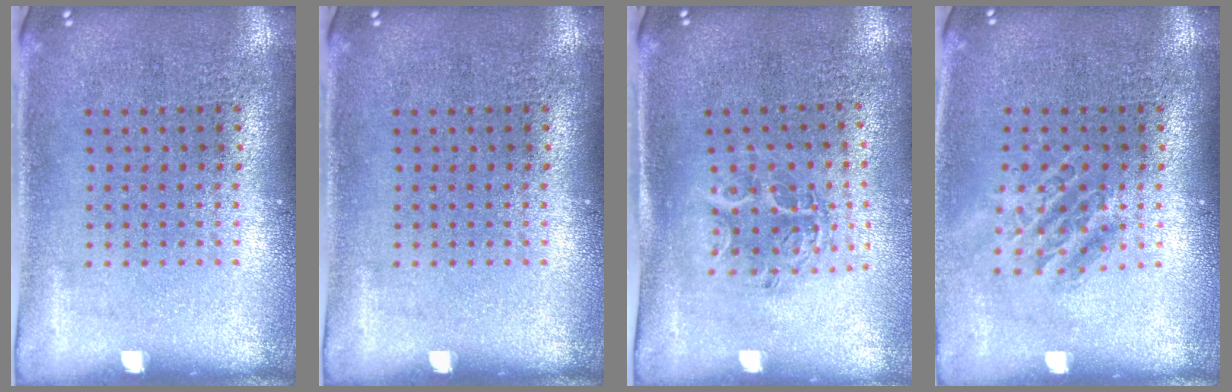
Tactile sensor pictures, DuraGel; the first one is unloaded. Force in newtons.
{"total": 0.0}
{"total": 1.1, "press": 1.1, "slide": 0.2}
{"total": 1.4, "press": 1.2, "slide": 0.8}